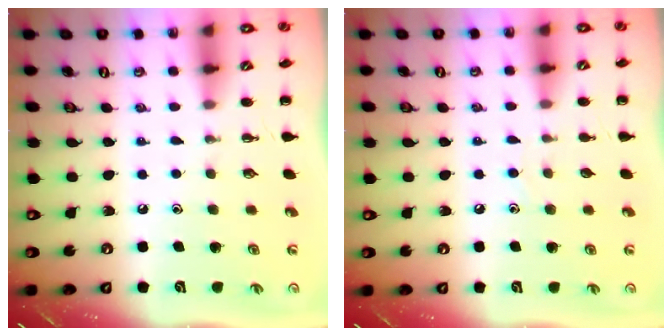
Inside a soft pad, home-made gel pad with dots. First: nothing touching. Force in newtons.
{"total": 2.5, "press": 2.3, "slide": 0.9}